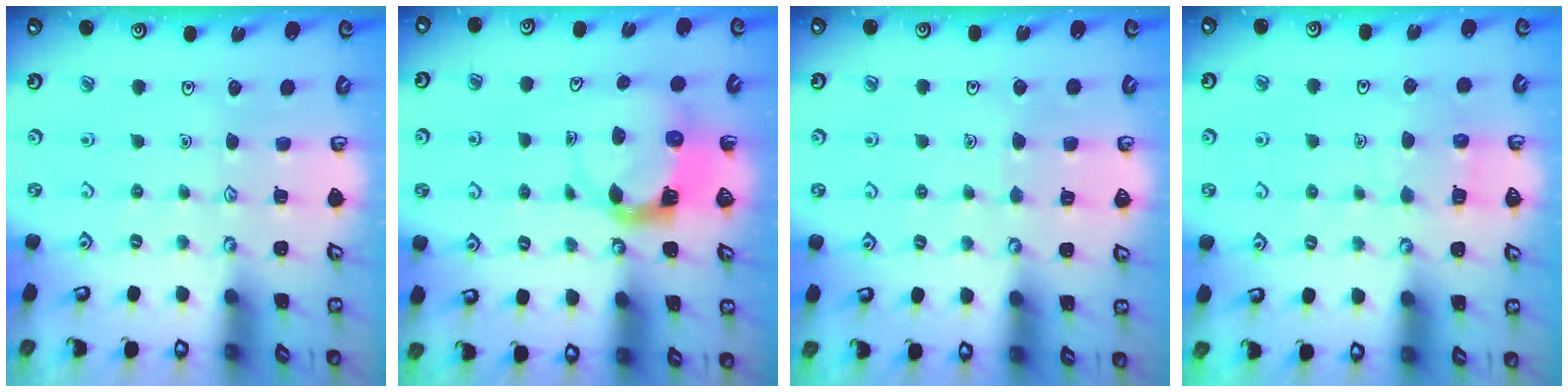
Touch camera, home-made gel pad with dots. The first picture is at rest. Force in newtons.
{"total": 3.9, "press": 3.8, "slide": 0.6}
{"total": 3.2, "press": 3.2, "slide": 0.2}
{"total": 4.8, "press": 4.7, "slide": 0.5}